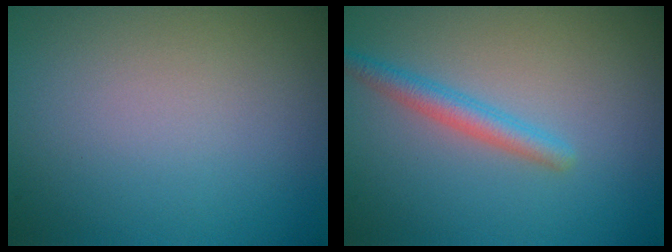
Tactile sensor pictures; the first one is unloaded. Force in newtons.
{"total": 2.1, "press": 2.1, "slide": 0.1}